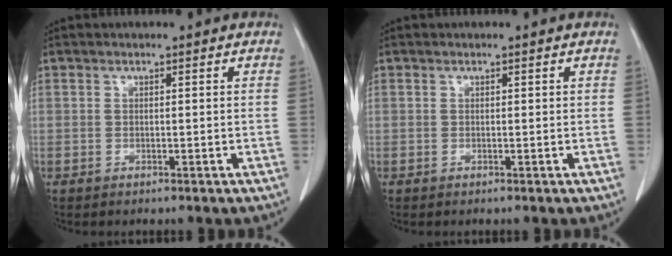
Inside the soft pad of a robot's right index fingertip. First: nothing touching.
{"total": 0.0}